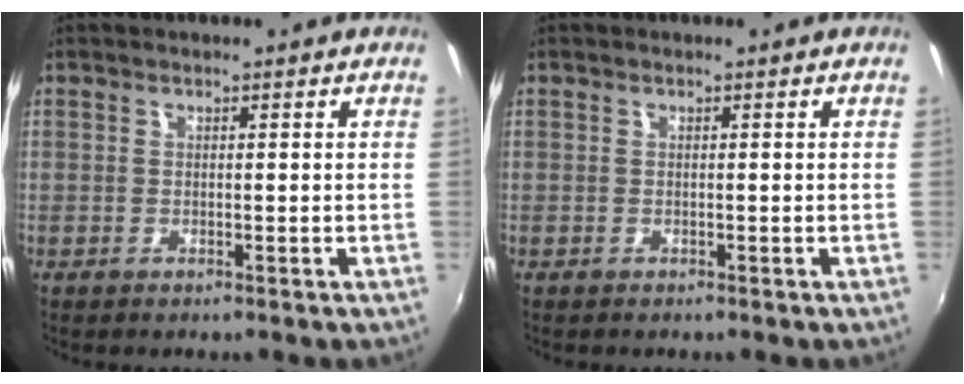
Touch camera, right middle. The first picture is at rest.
{"total": 0.0}